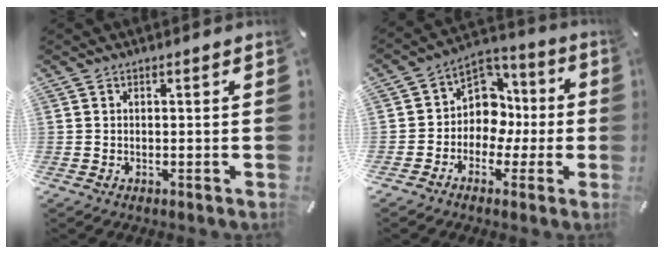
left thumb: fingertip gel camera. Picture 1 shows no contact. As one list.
[{"total": 11.0, "force": [-1.4, 9.9, 4.6], "torque": [-0.075, 0.005, -0.019]}]